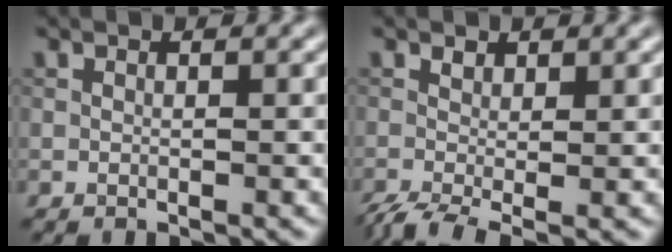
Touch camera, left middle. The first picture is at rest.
{"total": 2.3, "force": [-0.9, 1.0, 1.9], "torque": [-0.047, -0.006, -0.024]}